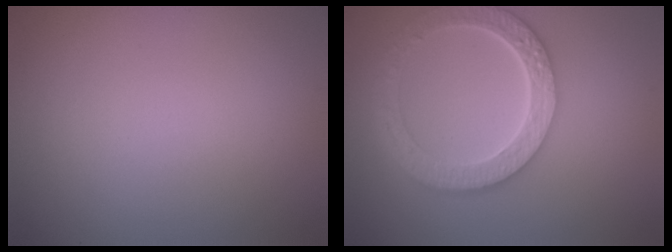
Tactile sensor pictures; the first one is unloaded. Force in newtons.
{"total": 6.0, "press": 4.5, "slide": 3.9}